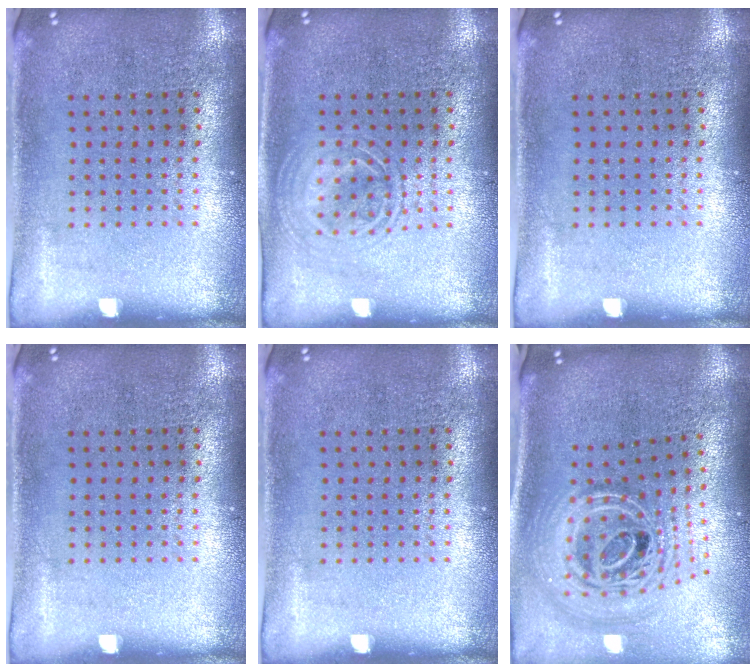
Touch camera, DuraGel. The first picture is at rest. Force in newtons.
{"total": 1.2, "press": 1.2, "slide": 0.1}
{"total": 0.0}
{"total": 0.0}
{"total": 0.0}
{"total": 2.9, "press": 2.0, "slide": 2.1}